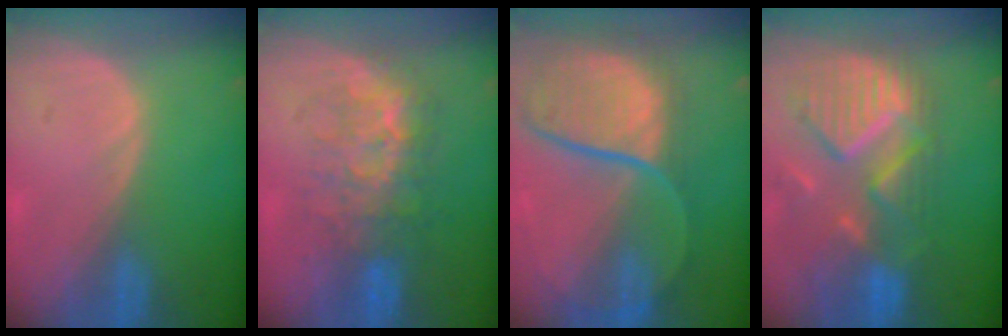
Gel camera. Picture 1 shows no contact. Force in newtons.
{"total": 7.7, "press": 7.5, "slide": 1.4}
{"total": 12.1, "press": 10.0, "slide": 6.8}
{"total": 11.7, "press": 10.3, "slide": 5.6}